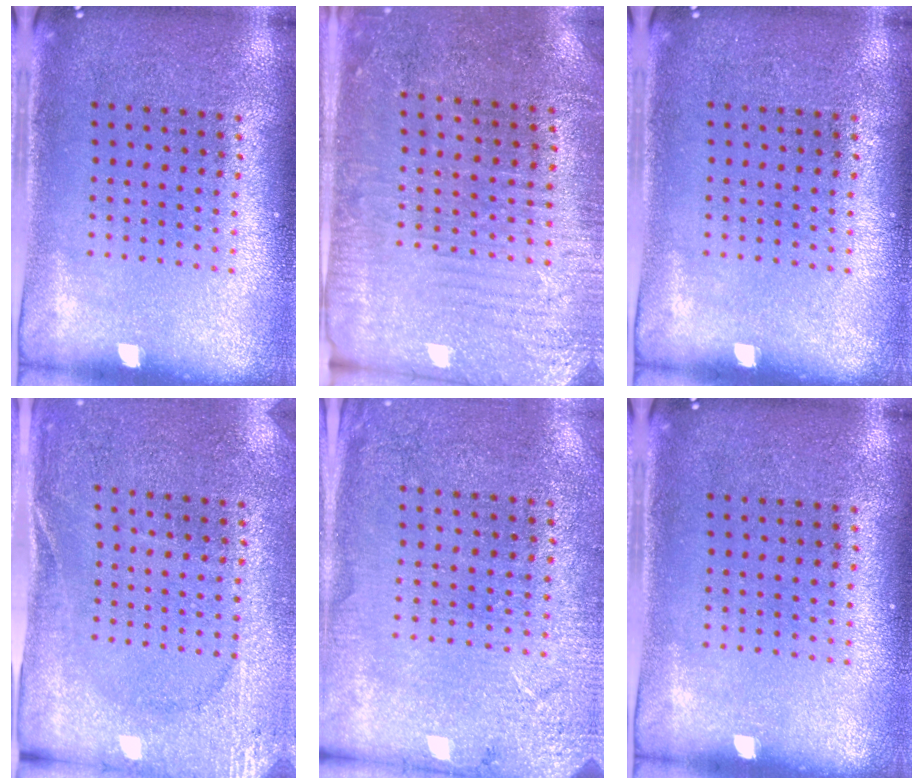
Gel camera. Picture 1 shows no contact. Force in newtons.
{"total": 2.9, "press": 2.7, "slide": 0.9}
{"total": 0.0}
{"total": 2.6, "press": 2.6, "slide": 0.4}
{"total": 2.6, "press": 2.5, "slide": 0.5}
{"total": 0.0}